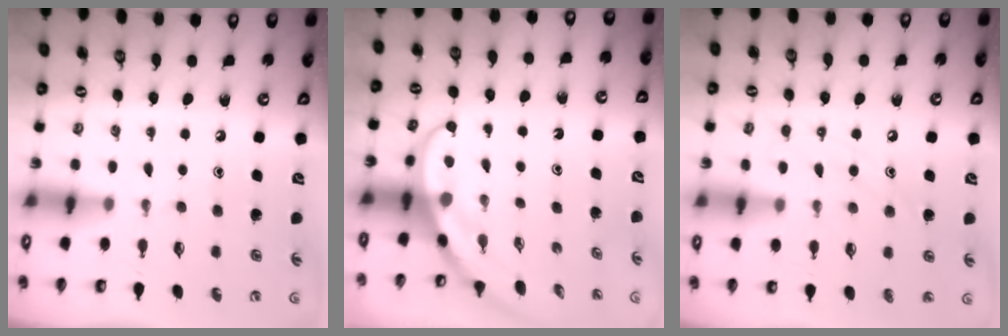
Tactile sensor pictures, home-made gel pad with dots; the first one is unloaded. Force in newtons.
{"total": 3.8, "press": 3.8, "slide": 0.3}
{"total": 7.9, "press": 7.9, "slide": 0.7}